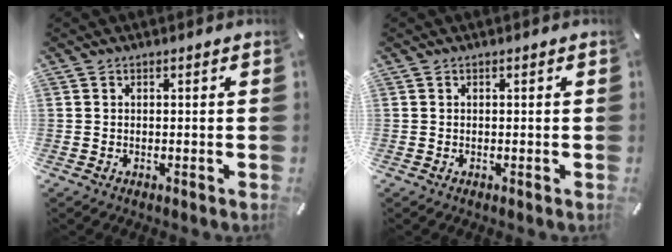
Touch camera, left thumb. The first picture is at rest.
{"total": 0.0}